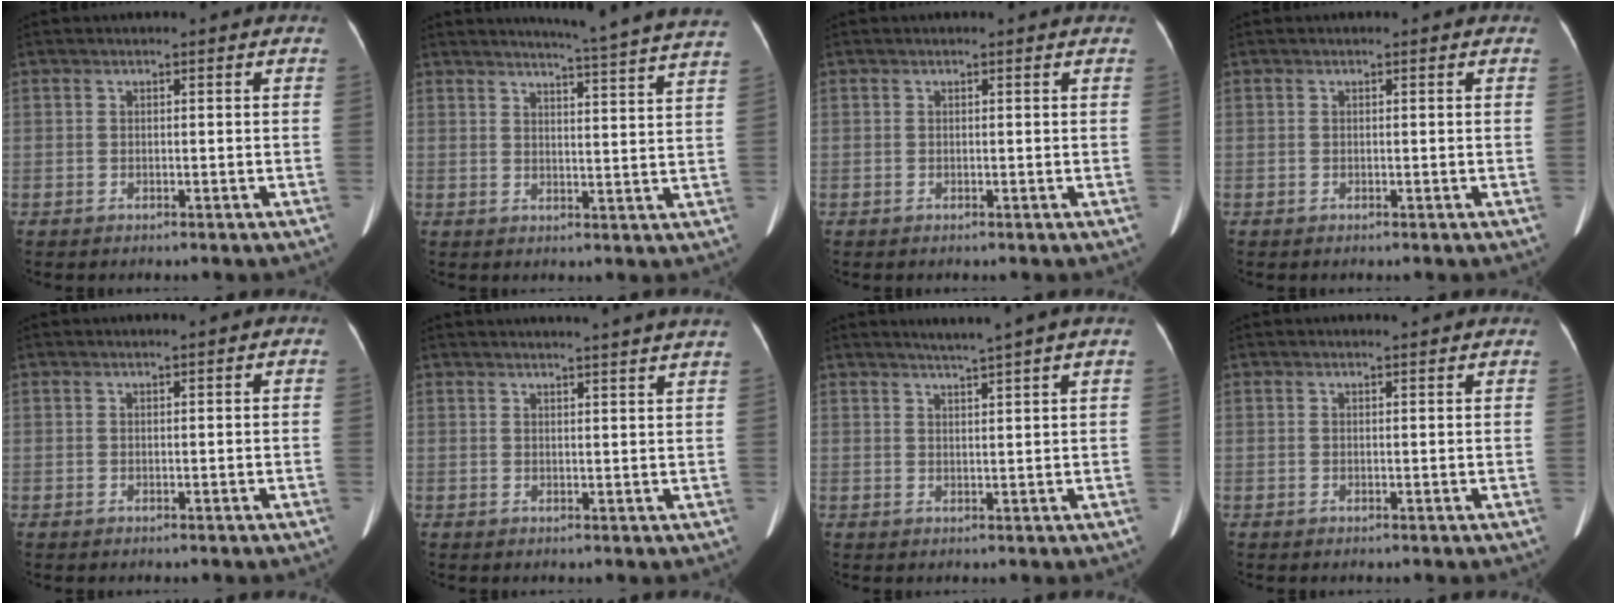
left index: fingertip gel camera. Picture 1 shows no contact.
{"total": 16.3, "force": [15.3, -1.8, 5.4], "torque": [-0.085, -0.072, 0.171]}
{"total": 0.5, "force": [0.5, 0.2, 0.1], "torque": [-0.008, 0.004, 0.000]}
{"total": 0.0}
{"total": 0.0}
{"total": 10.6, "force": [9.8, -1.3, 3.7], "torque": [-0.044, -0.007, 0.103]}
{"total": 3.4, "force": [2.7, -1.2, 1.7], "torque": [-0.027, -0.001, 0.051]}
{"total": 0.9, "force": [0.9, -0.1, 0.2], "torque": [-0.008, -0.001, 0.016]}